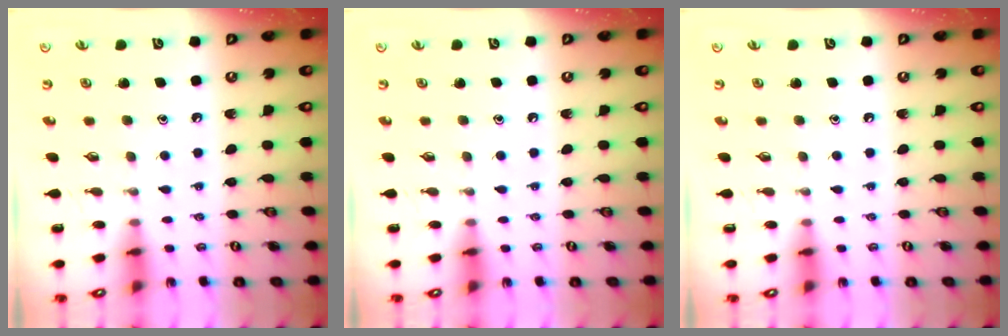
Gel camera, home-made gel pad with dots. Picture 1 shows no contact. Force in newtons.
{"total": 0.0}
{"total": 0.0}